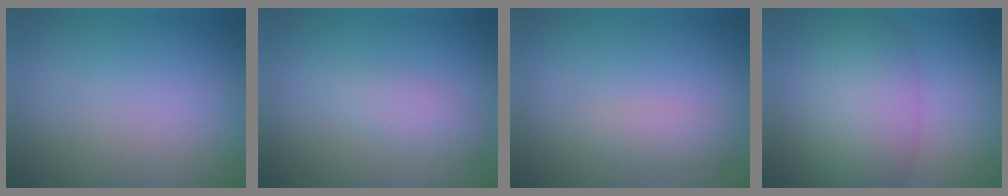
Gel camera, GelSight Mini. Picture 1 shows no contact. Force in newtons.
{"total": 1.8, "press": 1.8, "slide": 0.0}
{"total": 1.5, "press": 1.5, "slide": 0.1}
{"total": 5.4, "press": 5.4, "slide": 0.2}